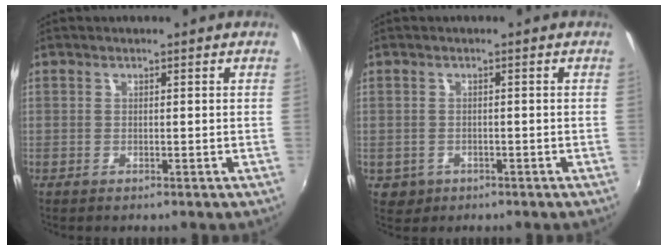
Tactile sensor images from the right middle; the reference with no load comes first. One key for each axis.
{"total": 3.1, "fx": -0.9, "fy": 2.7, "fz": 1.1, "tx": -0.030, "ty": -0.003, "tz": -0.006}